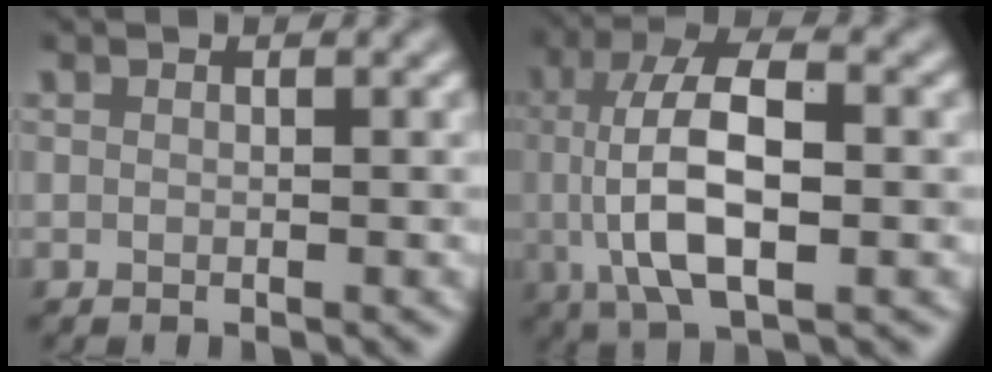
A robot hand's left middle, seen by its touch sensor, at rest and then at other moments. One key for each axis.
{"total": 9.1, "fx": 0.0, "fy": 3.5, "fz": 8.3, "tx": -0.154, "ty": 0.009, "tz": -0.004}